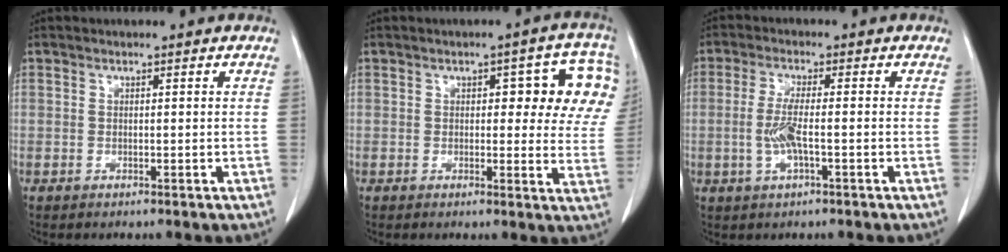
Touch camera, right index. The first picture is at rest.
{"total": 10.9, "force": [3.5, 4.4, 9.3], "torque": [-0.092, 0.020, 0.033]}
{"total": 4.8, "force": [-0.9, 0.6, 4.7], "torque": [-0.104, -0.006, -0.019]}